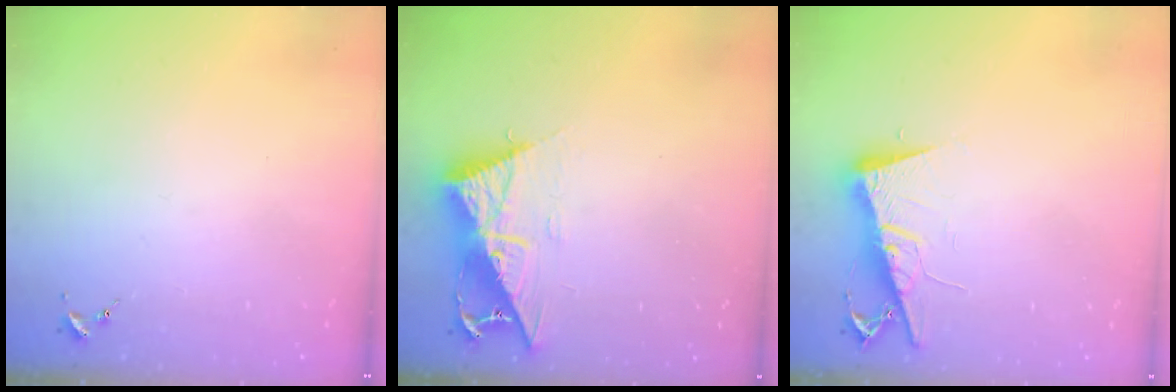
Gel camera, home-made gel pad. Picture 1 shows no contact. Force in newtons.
{"total": 13.0, "press": 13.0, "slide": 1.1}
{"total": 9.5, "press": 9.5, "slide": 1.2}